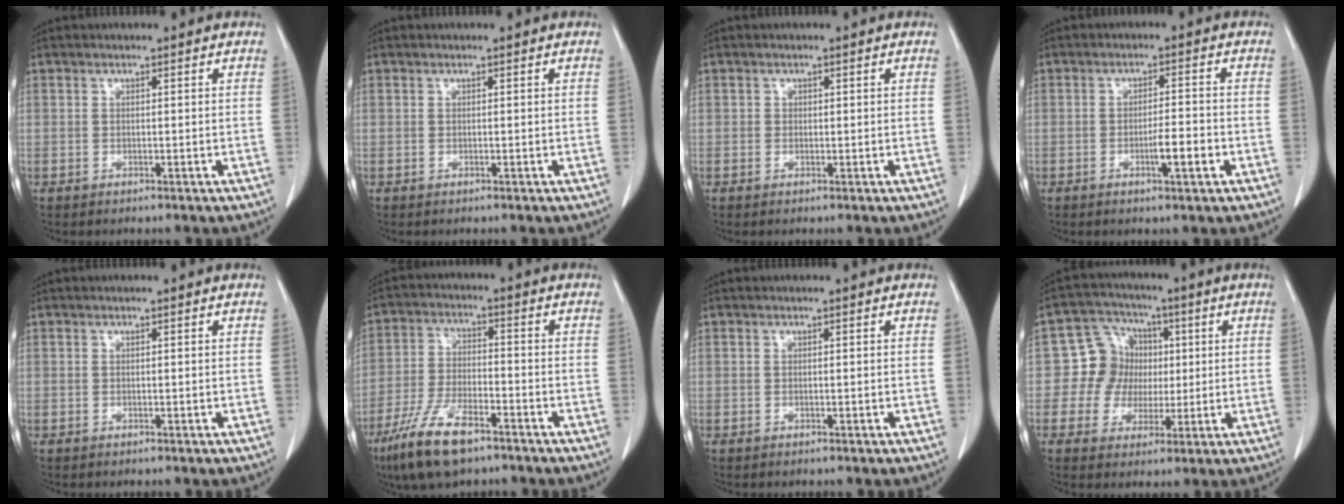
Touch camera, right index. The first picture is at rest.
{"total": 0.0}
{"total": 0.9, "force": [0.1, 0.8, 0.4], "torque": [-0.010, 0.009, 0.004]}
{"total": 4.8, "force": [-1.7, 0.8, 4.4], "torque": [-0.073, 0.000, -0.024]}
{"total": 0.0}
{"total": 11.5, "force": [-7.5, 3.5, 8.0], "torque": [-0.167, -0.017, -0.137]}
{"total": 0.0}
{"total": 9.2, "force": [0.4, 8.6, 3.0], "torque": [-0.053, 0.042, 0.012]}